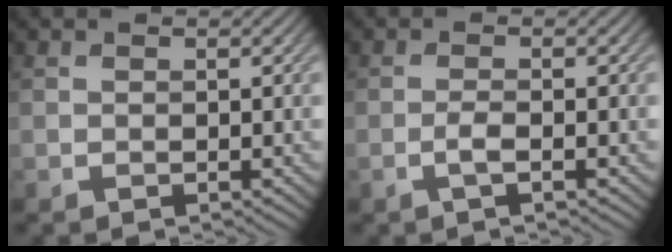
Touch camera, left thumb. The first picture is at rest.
{"total": 1.7, "force": [-0.7, 0.2, 1.6], "torque": [-0.033, 0.006, -0.019]}